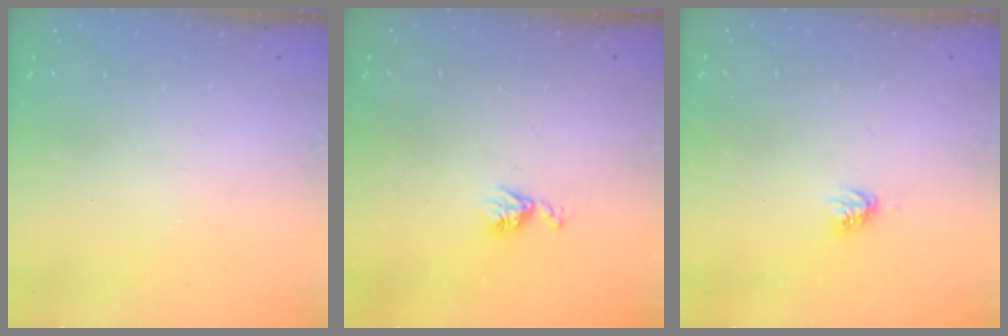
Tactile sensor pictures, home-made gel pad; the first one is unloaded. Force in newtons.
{"total": 5.8, "press": 5.7, "slide": 0.7}
{"total": 3.8, "press": 3.8, "slide": 0.4}